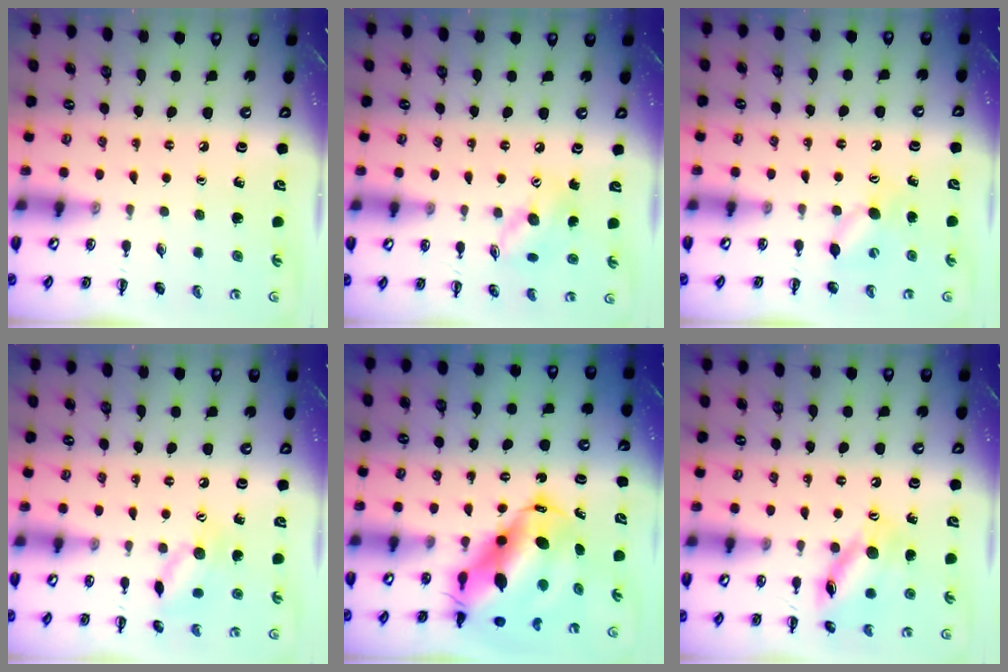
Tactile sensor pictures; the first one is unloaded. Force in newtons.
{"total": 8.6, "press": 8.6, "slide": 0.6}
{"total": 6.5, "press": 6.3, "slide": 1.5}
{"total": 10.3, "press": 10.3, "slide": 0.5}
{"total": 12.7, "press": 12.3, "slide": 3.4}
{"total": 13.7, "press": 13.7, "slide": 0.9}